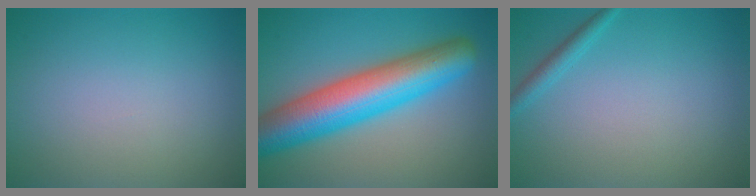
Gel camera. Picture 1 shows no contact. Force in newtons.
{"total": 10.1, "press": 10.0, "slide": 0.2}
{"total": 1.4, "press": 1.4, "slide": 0.1}